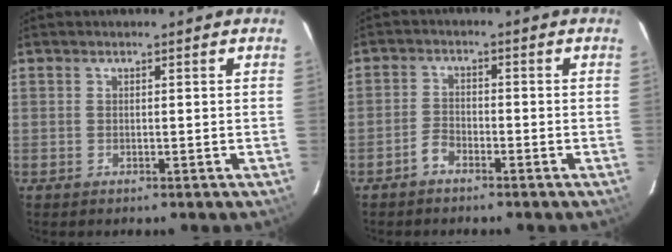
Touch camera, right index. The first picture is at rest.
{"total": 2.7, "force": [-2.1, 1.2, 1.0], "torque": [-0.031, 0.007, -0.042]}